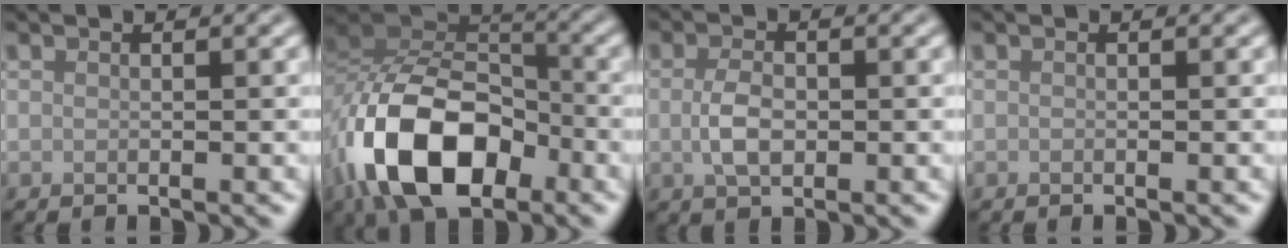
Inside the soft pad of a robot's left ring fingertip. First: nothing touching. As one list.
[{"total": 12.3, "force": [-5.5, 7.0, 8.4], "torque": [-0.164, 0.002, -0.112]}, {"total": 2.9, "force": [-0.2, 1.7, 2.3], "torque": [-0.051, -0.002, -0.005]}, {"total": 0.0}]